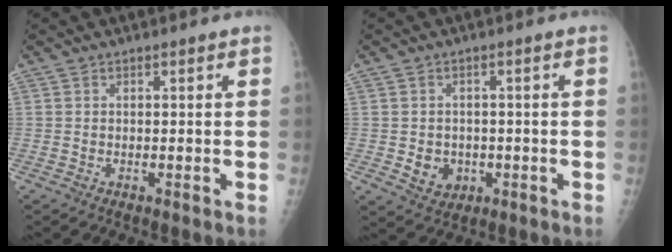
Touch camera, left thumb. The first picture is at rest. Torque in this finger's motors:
{"motor_torque": [-0.04, 0.01, 0.12, -0.08, 0.00]}